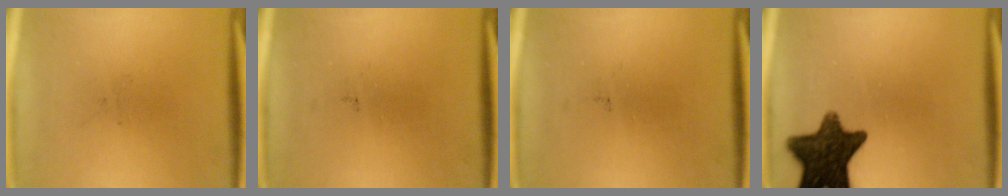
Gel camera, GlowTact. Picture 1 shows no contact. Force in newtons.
{"total": 0.0}
{"total": 0.0}
{"total": 12.8}